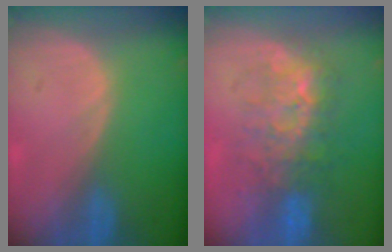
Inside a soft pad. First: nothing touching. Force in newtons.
{"total": 8.1, "press": 7.9, "slide": 1.8}